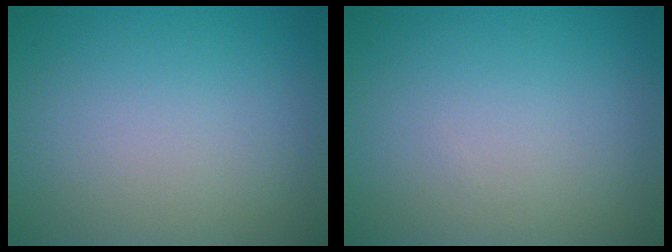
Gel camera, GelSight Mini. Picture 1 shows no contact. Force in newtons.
{"total": 0.0}